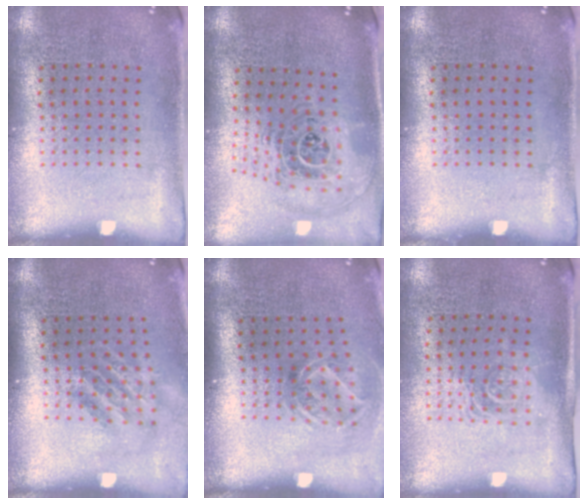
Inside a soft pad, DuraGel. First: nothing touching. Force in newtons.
{"total": 1.7, "press": 1.4, "slide": 0.9}
{"total": 0.0}
{"total": 1.8, "press": 1.2, "slide": 1.2}
{"total": 2.0, "press": 1.3, "slide": 1.4}
{"total": 1.5, "press": 1.2, "slide": 0.9}